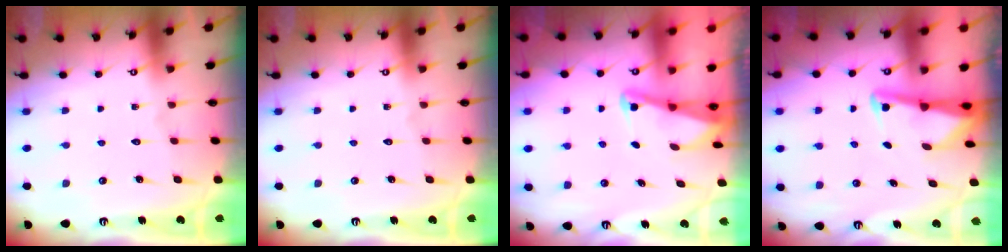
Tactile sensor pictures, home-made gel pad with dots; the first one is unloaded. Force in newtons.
{"total": 0.0}
{"total": 2.0, "press": 2.0, "slide": 0.3}
{"total": 3.1, "press": 3.1, "slide": 0.4}